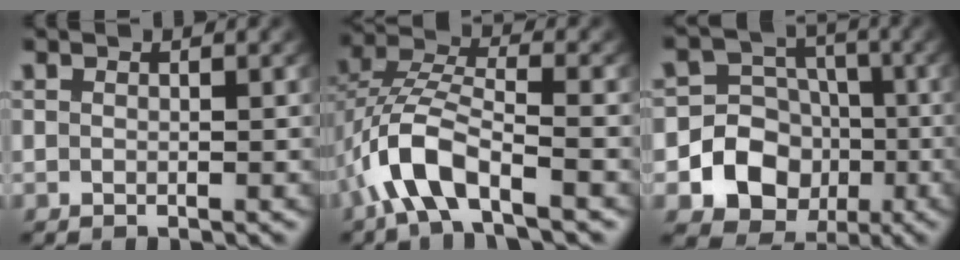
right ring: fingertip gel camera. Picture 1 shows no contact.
{"total": 6.3, "force": [-1.7, 3.7, 4.7], "torque": [-0.123, -0.012, -0.030]}
{"total": 15.4, "force": [-5.4, 13.6, 4.8], "torque": [-0.106, -0.062, -0.087]}